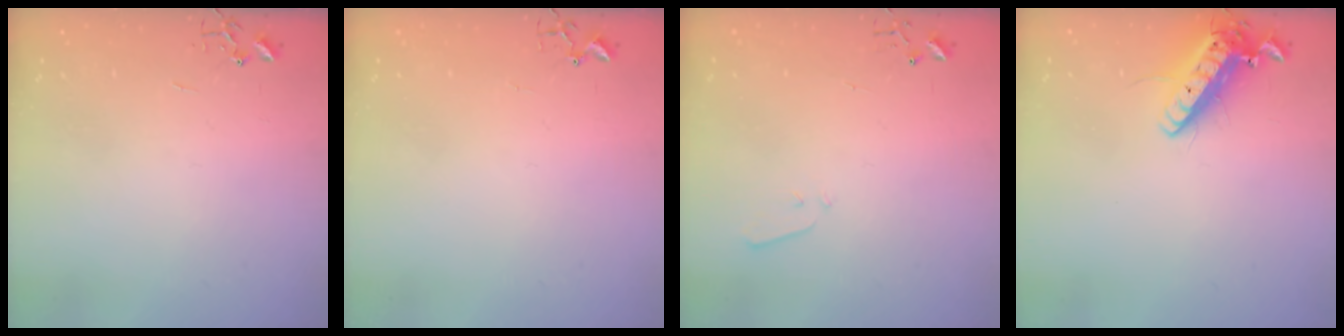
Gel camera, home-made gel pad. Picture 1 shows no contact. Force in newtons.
{"total": 3.0, "press": 2.9, "slide": 0.4}
{"total": 3.3, "press": 3.2, "slide": 0.5}
{"total": 14.4, "press": 14.1, "slide": 2.7}